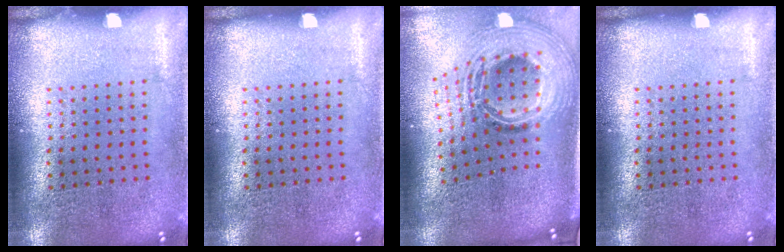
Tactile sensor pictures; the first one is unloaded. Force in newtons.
{"total": 0.0}
{"total": 2.9, "press": 2.0, "slide": 2.0}
{"total": 0.0}